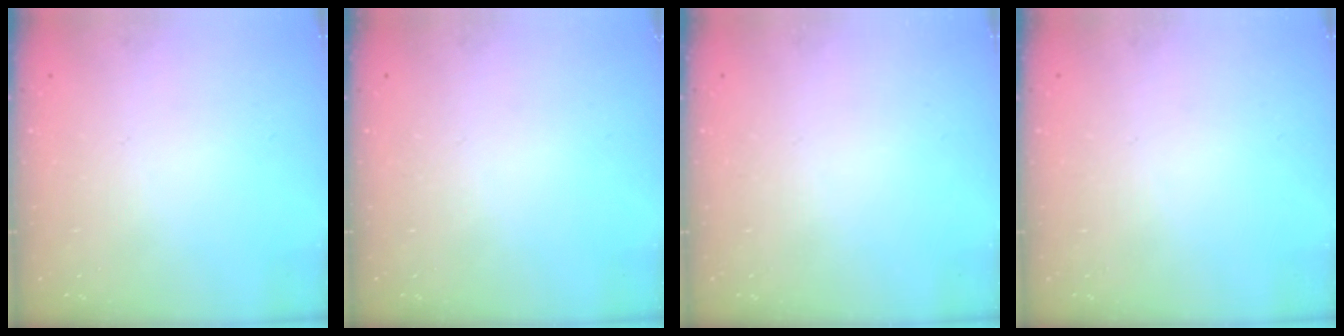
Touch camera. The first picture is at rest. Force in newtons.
{"total": 0.0}
{"total": 0.0}
{"total": 0.0}